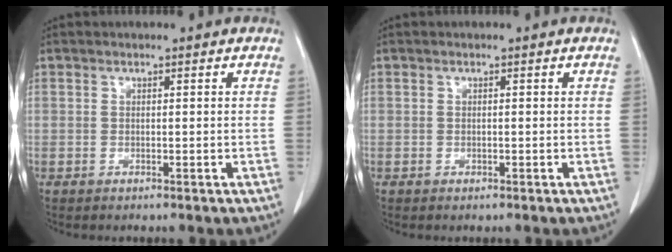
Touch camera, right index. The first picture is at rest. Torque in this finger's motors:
{"motor_torque": [0.12, -0.09, 0.03, 0.01]}